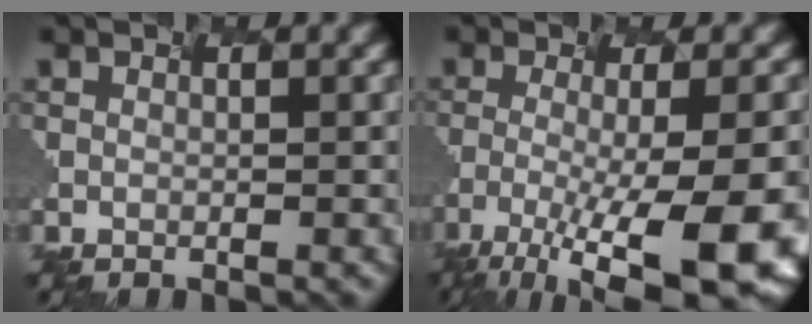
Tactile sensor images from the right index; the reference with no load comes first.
{"total": 11.9, "force": [-5.9, 2.9, 9.9], "torque": [-0.182, -0.021, -0.070]}